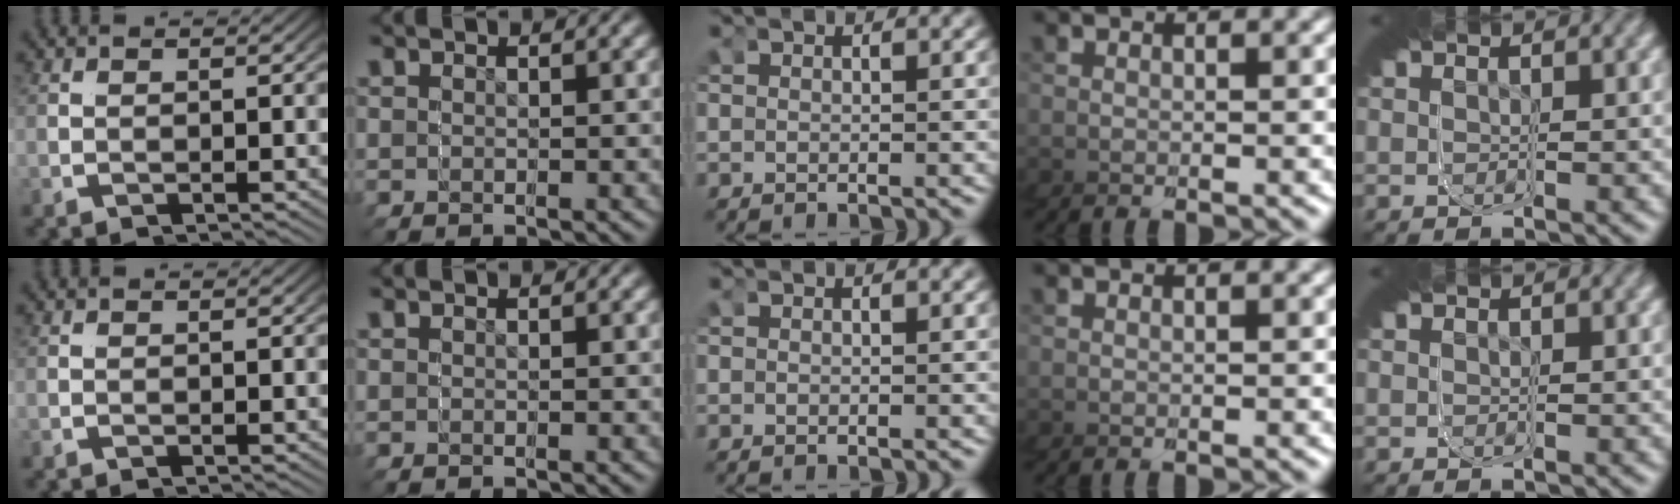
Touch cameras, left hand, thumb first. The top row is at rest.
{}